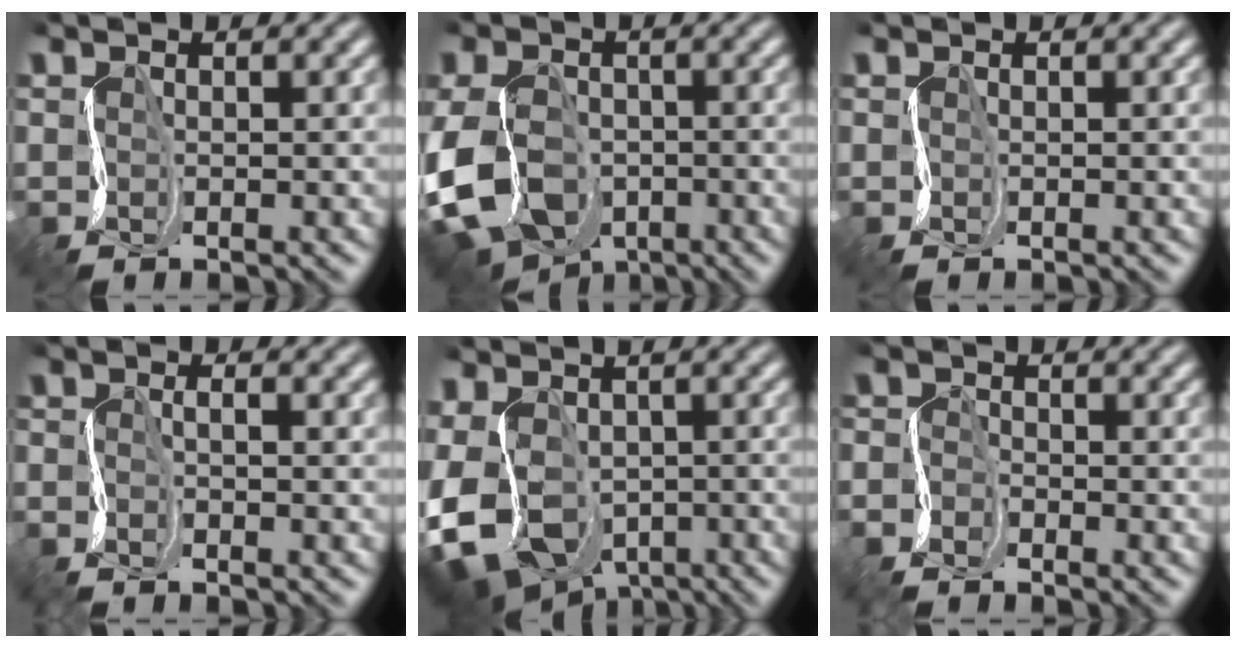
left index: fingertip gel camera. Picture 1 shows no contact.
{"total": 11.6, "force": [-5.4, 8.3, 6.0], "torque": [-0.139, -0.042, -0.087]}
{"total": 0.0}
{"total": 1.6, "force": [-1.5, -0.2, 0.5], "torque": [-0.014, -0.003, -0.031]}
{"total": 12.0, "force": [-5.3, 8.2, 7.0], "torque": [-0.152, -0.044, -0.063]}
{"total": 2.5, "force": [-2.4, 0.6, -0.2], "torque": [-0.001, -0.004, -0.053]}